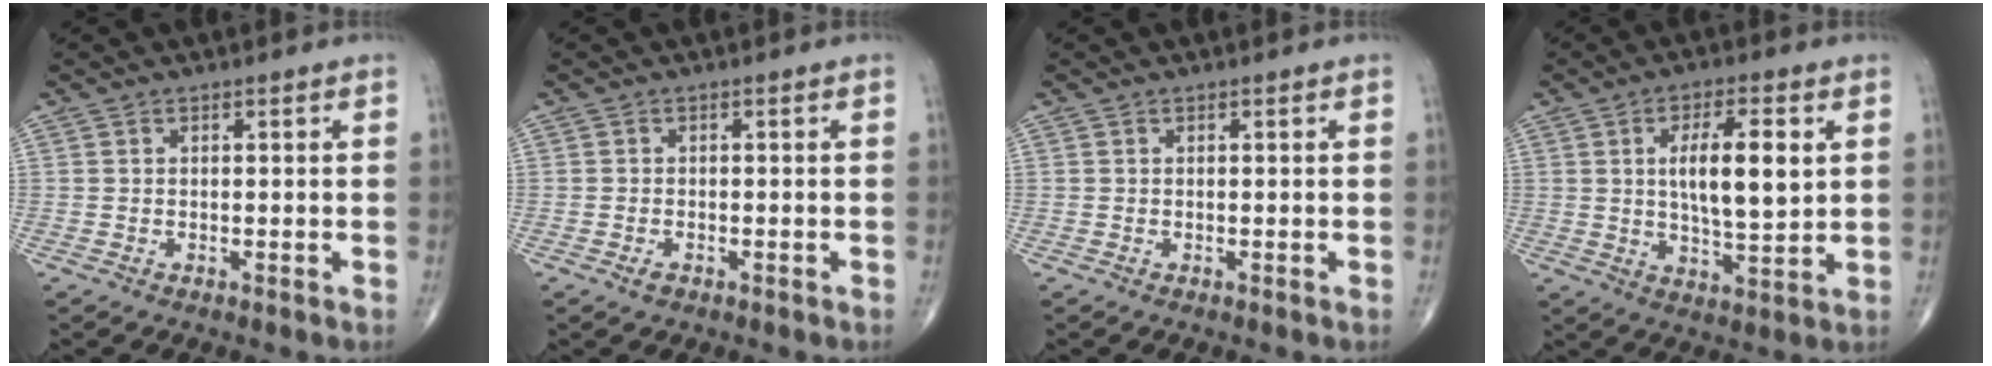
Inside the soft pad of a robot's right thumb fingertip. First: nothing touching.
{"total": 1.4, "force": [-0.8, 0.8, 0.8], "torque": [-0.016, 0.001, -0.013]}
{"total": 0.0}
{"total": 11.6, "force": [2.5, 3.8, 10.6], "torque": [-0.169, -0.013, 0.045]}